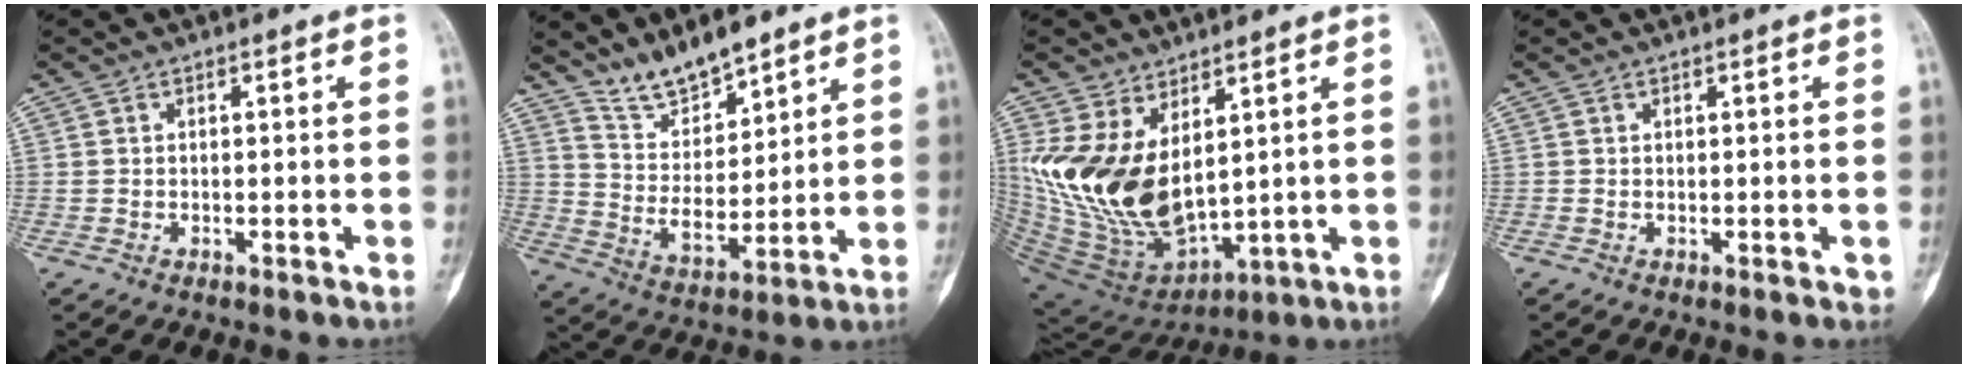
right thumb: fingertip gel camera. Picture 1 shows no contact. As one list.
[{"total": 9.7, "force": [8.2, 3.3, 4.2], "torque": [-0.051, -0.067, 0.166]}, {"total": 17.2, "force": [4.7, 9.8, 13.3], "torque": [-0.248, -0.040, 0.120]}, {"total": 0.6, "force": [0.2, 0.3, 0.5], "torque": [0.000, -0.002, 0.006]}]